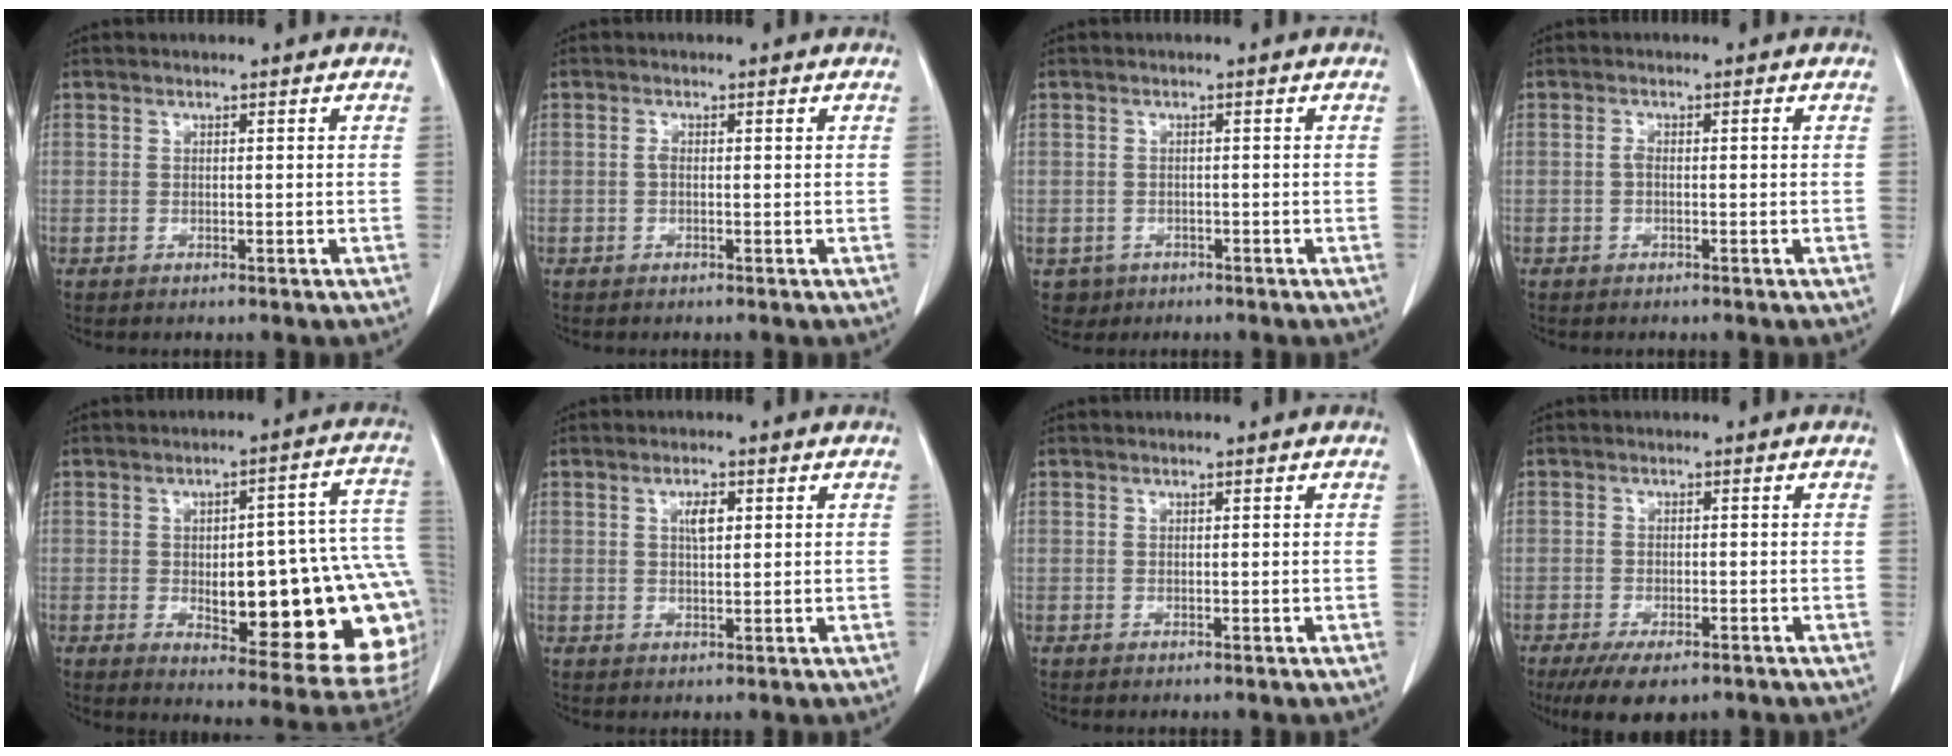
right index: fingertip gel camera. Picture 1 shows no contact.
{"total": 0.9, "force": [0.2, 0.4, 0.8], "torque": [-0.013, 0.003, 0.003]}
{"total": 2.4, "force": [-1.1, 2.2, 0.0], "torque": [0.002, 0.007, -0.012]}
{"total": 1.1, "force": [-0.1, 0.4, 1.0], "torque": [-0.015, 0.004, -0.001]}
{"total": 23.7, "force": [-3.6, 6.1, 22.6], "torque": [-0.201, 0.025, -0.021]}
{"total": 2.6, "force": [0.9, 0.9, 2.3], "torque": [-0.043, 0.000, 0.016]}
{"total": 0.0}
{"total": 6.8, "force": [-4.7, 2.7, 4.0], "torque": [-0.064, -0.010, -0.075]}